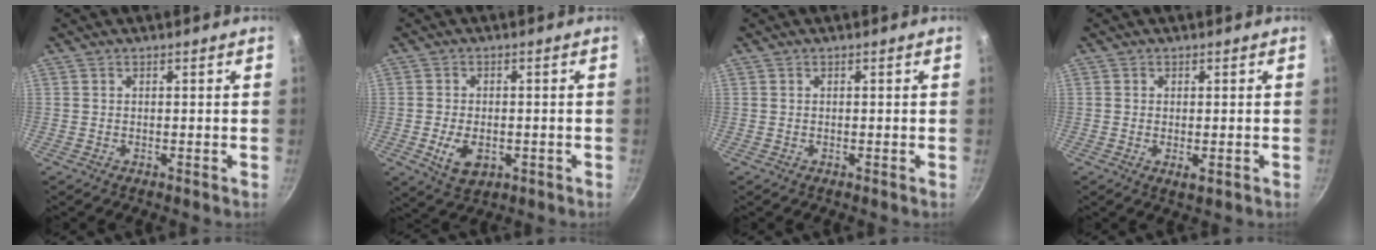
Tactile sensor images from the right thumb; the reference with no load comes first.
{"total": 6.9, "force": [-1.9, 4.3, 5.0], "torque": [-0.083, 0.001, -0.024]}
{"total": 0.0}
{"total": 1.9, "force": [-0.4, 0.8, 1.7], "torque": [-0.030, -0.008, -0.006]}